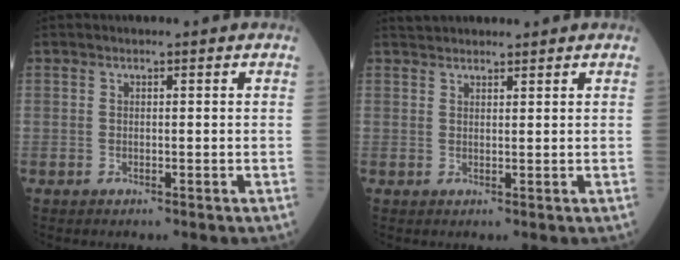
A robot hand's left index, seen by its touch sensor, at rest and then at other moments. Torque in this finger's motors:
{"motor_torque": [0.22, -0.22, 0.05, 0.01]}